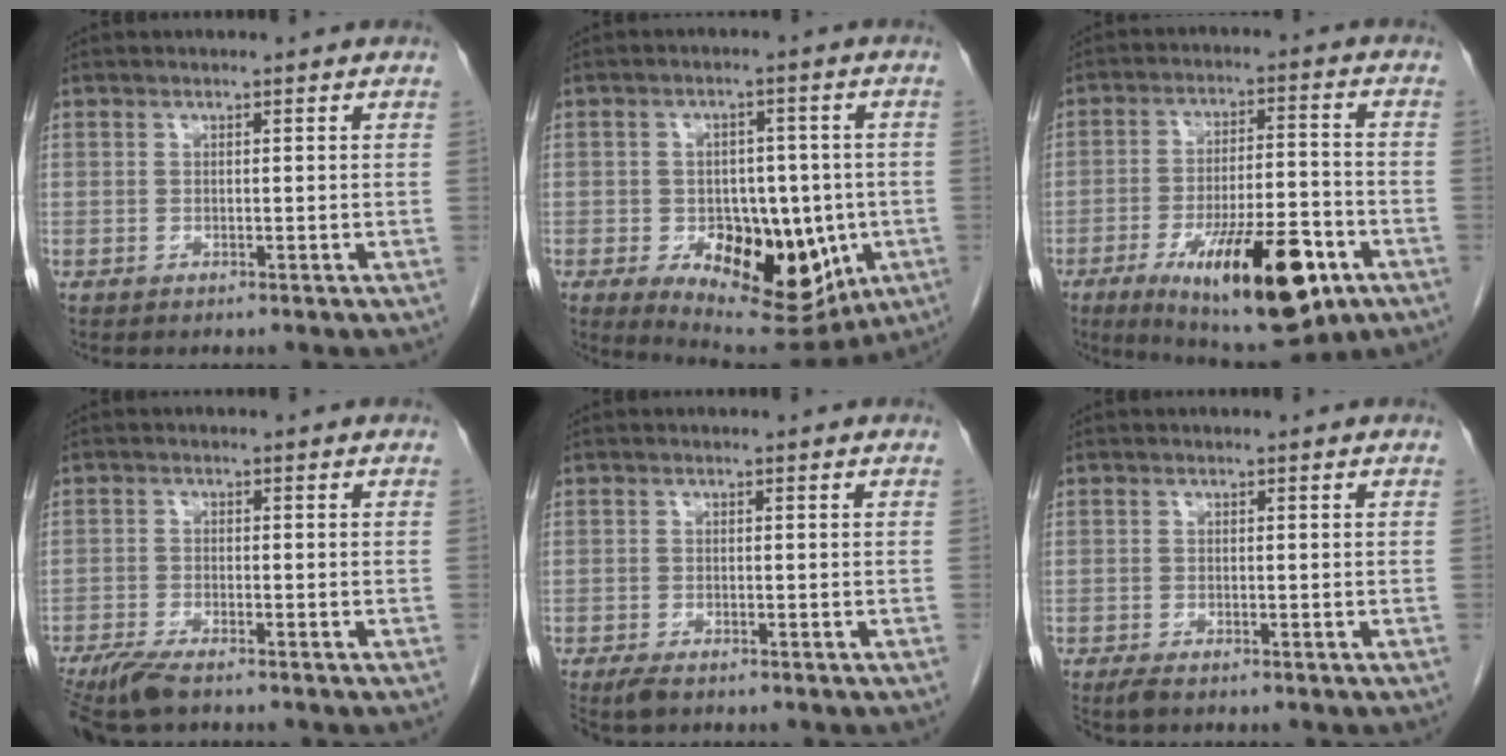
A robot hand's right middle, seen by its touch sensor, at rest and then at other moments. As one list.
[{"total": 16.8, "force": [-4.7, 8.9, 13.4], "torque": [-0.202, -0.001, -0.046]}, {"total": 18.6, "force": [-9.0, 4.8, 15.6], "torque": [-0.224, -0.013, -0.130]}, {"total": 6.3, "force": [-5.0, 1.0, 3.6], "torque": [-0.066, -0.016, -0.088]}, {"total": 2.7, "force": [-2.1, 0.8, 1.5], "torque": [-0.028, -0.007, -0.032]}, {"total": 1.6, "force": [-1.3, 0.4, 0.9], "torque": [-0.021, -0.004, -0.020]}]